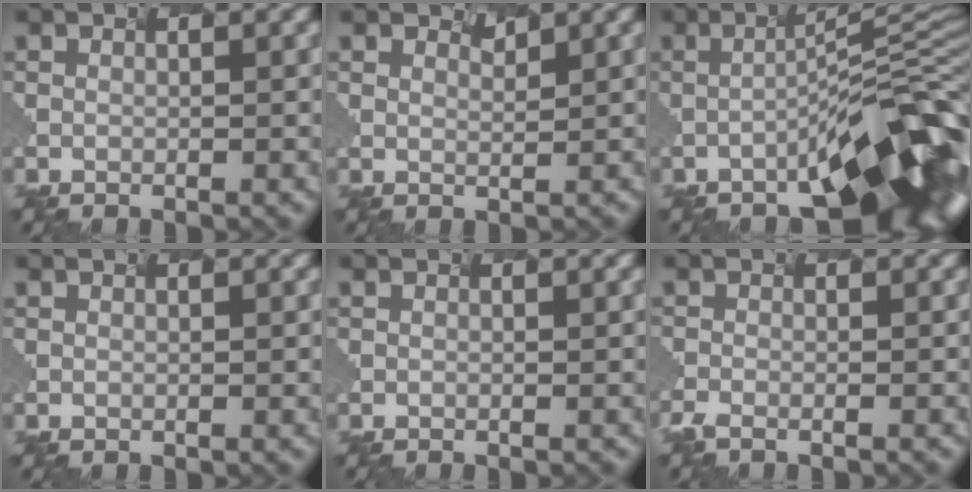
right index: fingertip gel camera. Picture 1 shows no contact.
{"total": 1.1, "force": [0.9, -0.1, -0.6], "torque": [0.003, -0.003, 0.024]}
{"total": 13.3, "force": [-5.2, 3.8, 11.7], "torque": [-0.145, 0.005, -0.075]}
{"total": 0.0}
{"total": 0.7, "force": [-0.1, 0.4, 0.6], "torque": [0.008, 0.004, 0.000]}
{"total": 2.4, "force": [-2.0, 0.5, 1.4], "torque": [-0.012, 0.000, -0.027]}